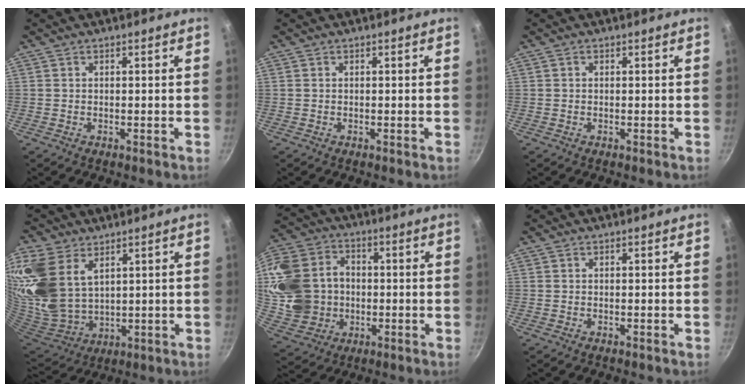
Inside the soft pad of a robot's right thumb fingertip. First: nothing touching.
{"total": 0.0}
{"total": 0.0}
{"total": 20.0, "force": [8.6, 12.8, 12.8], "torque": [-0.285, -0.022, 0.187]}
{"total": 21.5, "force": [0.1, 17.8, 12.1], "torque": [-0.257, 0.030, 0.017]}
{"total": 0.0}